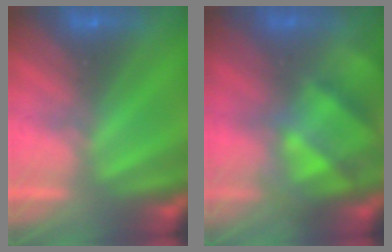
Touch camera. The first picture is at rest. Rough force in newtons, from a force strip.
{"total": 5.1}